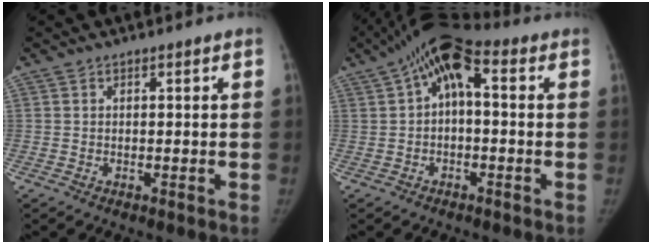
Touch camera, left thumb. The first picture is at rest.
{"total": 9.5, "force": [1.8, 5.0, 7.9], "torque": [-0.124, 0.039, 0.018]}